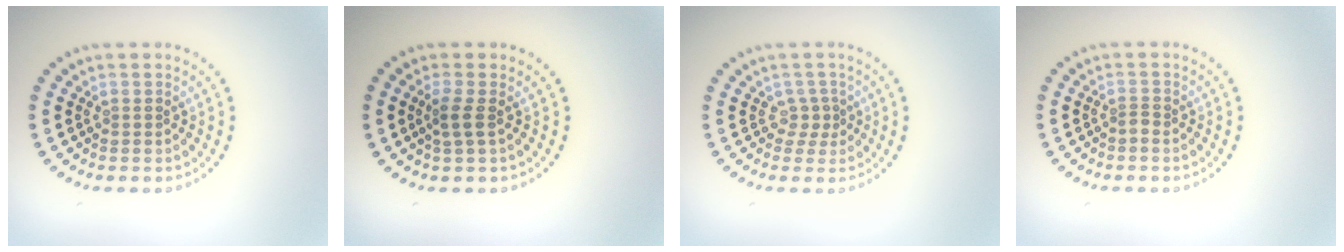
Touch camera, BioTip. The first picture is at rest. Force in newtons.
{"total": 1.5, "press": 1.3, "slide": 0.9}
{"total": 1.4, "press": 0.8, "slide": 1.1}
{"total": 0.8, "press": 0.5, "slide": 0.7}